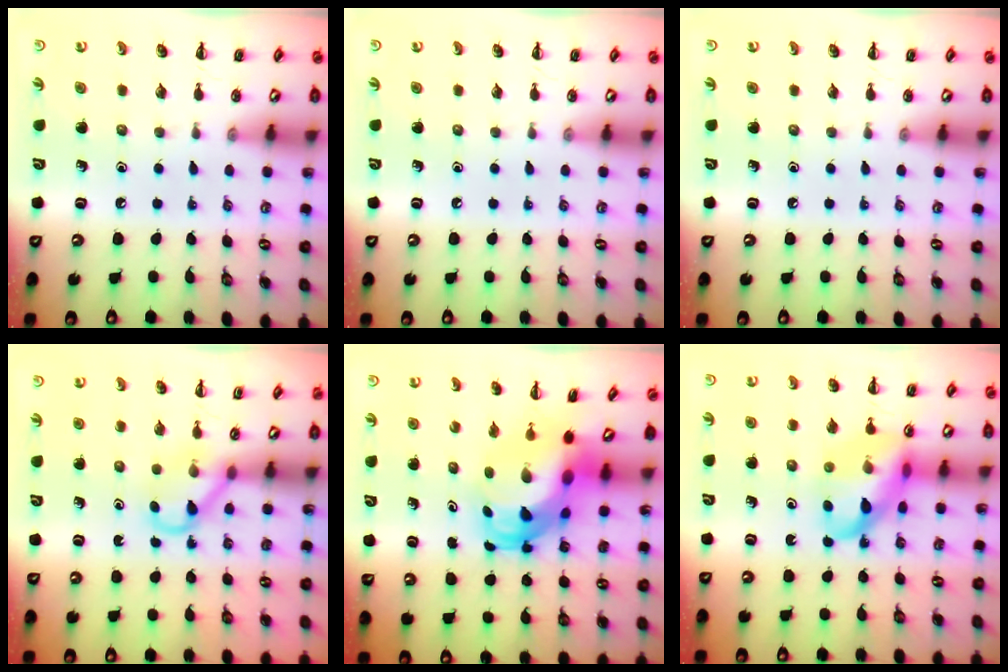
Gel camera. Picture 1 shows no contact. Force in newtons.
{"total": 0.0}
{"total": 0.0}
{"total": 2.9, "press": 2.8, "slide": 0.9}
{"total": 7.1, "press": 6.8, "slide": 2.2}
{"total": 14.3, "press": 13.9, "slide": 3.4}